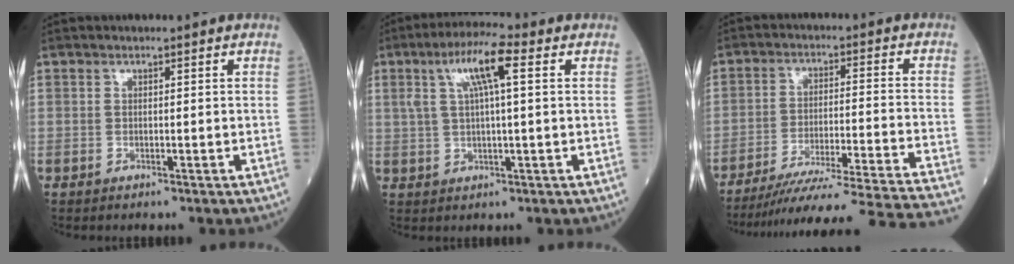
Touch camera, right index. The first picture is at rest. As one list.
[{"total": 7.9, "force": [2.7, 0.9, 7.4], "torque": [-0.143, 0.023, 0.047]}, {"total": 27.1, "force": [-24.6, -2.6, 11.1], "torque": [-0.102, -0.056, -0.343]}]